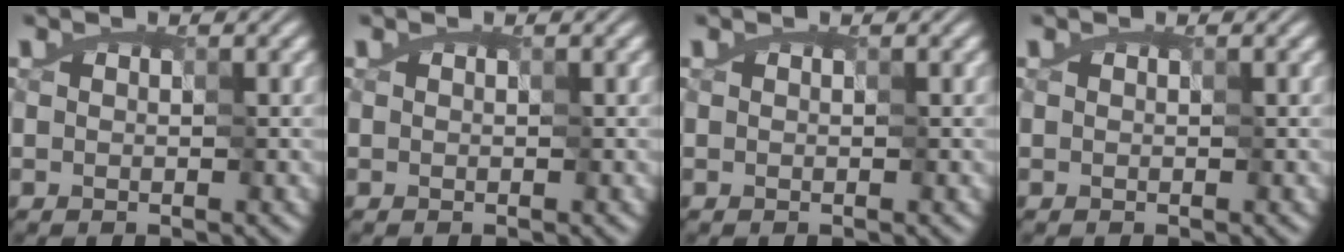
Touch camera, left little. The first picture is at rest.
{"total": 0.0}
{"total": 0.0}
{"total": 0.0}